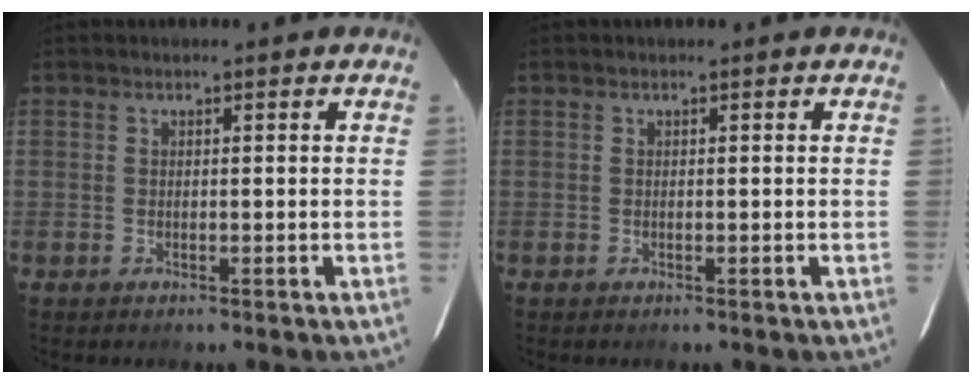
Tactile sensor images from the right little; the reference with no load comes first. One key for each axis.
{"total": 0.0}